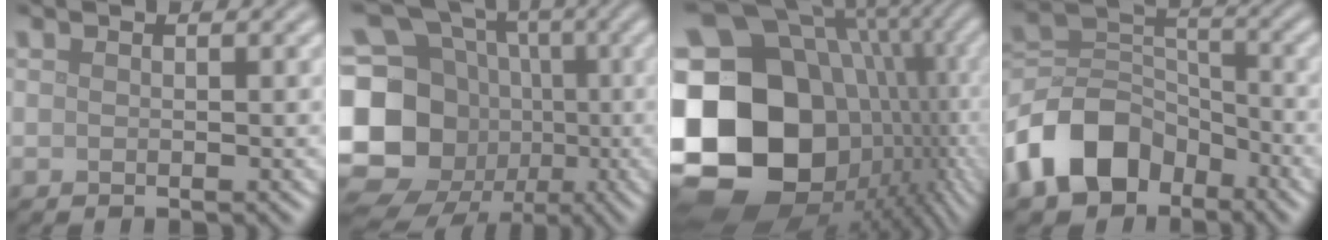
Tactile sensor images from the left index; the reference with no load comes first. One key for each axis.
{"total": 19.3, "fx": -3.3, "fy": 17.3, "fz": 8.0, "tx": -0.204, "ty": 0.006, "tz": -0.088}
{"total": 23.7, "fx": -3.4, "fy": 19.7, "fz": 12.7, "tx": -0.254, "ty": 0.001, "tz": -0.070}
{"total": 9.0, "fx": -5.1, "fy": 6.1, "fz": 4.4, "tx": -0.079, "ty": 0.002, "tz": -0.112}